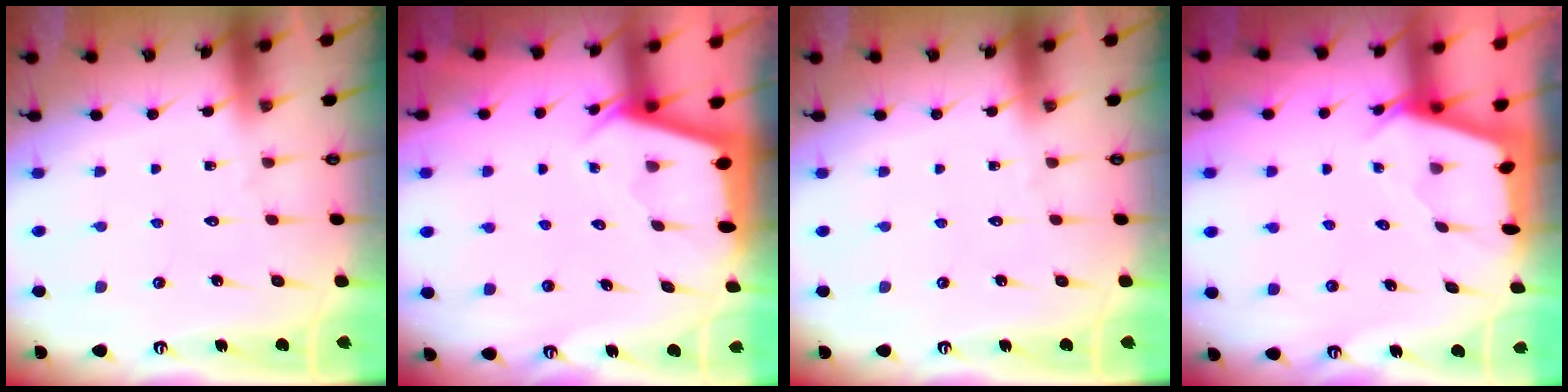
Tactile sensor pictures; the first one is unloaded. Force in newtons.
{"total": 2.3, "press": 2.3, "slide": 0.3}
{"total": 0.0}
{"total": 2.4, "press": 2.4, "slide": 0.3}